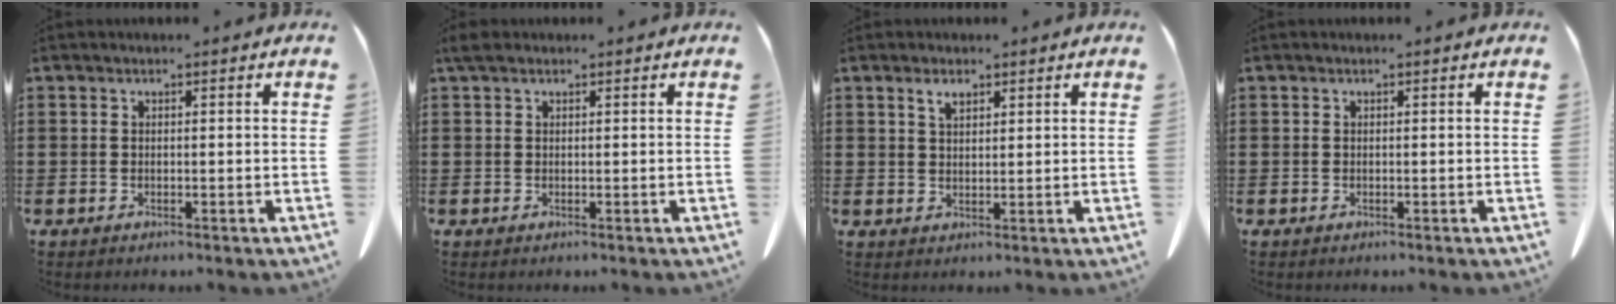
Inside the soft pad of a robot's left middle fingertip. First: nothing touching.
{"total": 1.3, "force": [0.9, 0.8, 0.7], "torque": [-0.018, 0.005, 0.016]}
{"total": 2.3, "force": [1.5, 0.9, 1.4], "torque": [-0.024, 0.000, 0.026]}
{"total": 0.0}